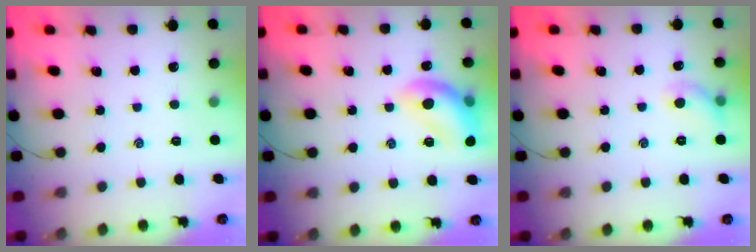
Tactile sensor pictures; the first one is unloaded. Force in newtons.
{"total": 13.2, "press": 13.1, "slide": 1.5}
{"total": 5.6, "press": 5.5, "slide": 1.0}